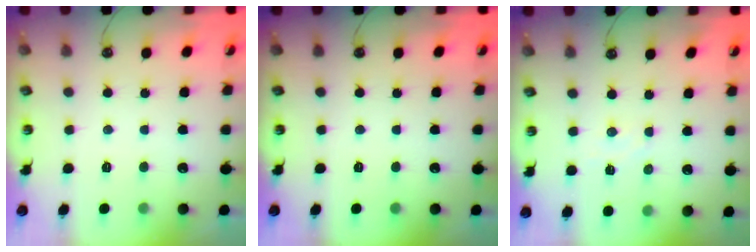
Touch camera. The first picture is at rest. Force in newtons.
{"total": 0.0}
{"total": 4.6, "press": 4.6, "slide": 0.5}